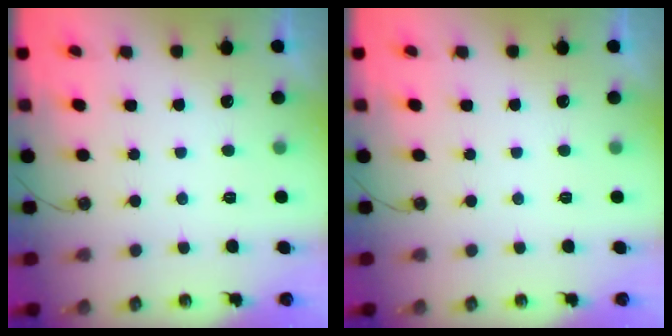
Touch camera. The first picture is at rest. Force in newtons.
{"total": 0.0}